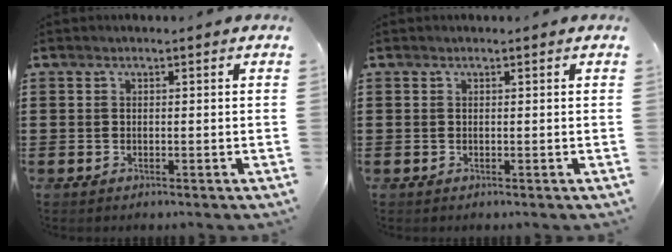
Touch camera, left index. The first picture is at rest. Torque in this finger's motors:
{"motor_torque": [-1.13, 1.01, -0.32, -0.09]}